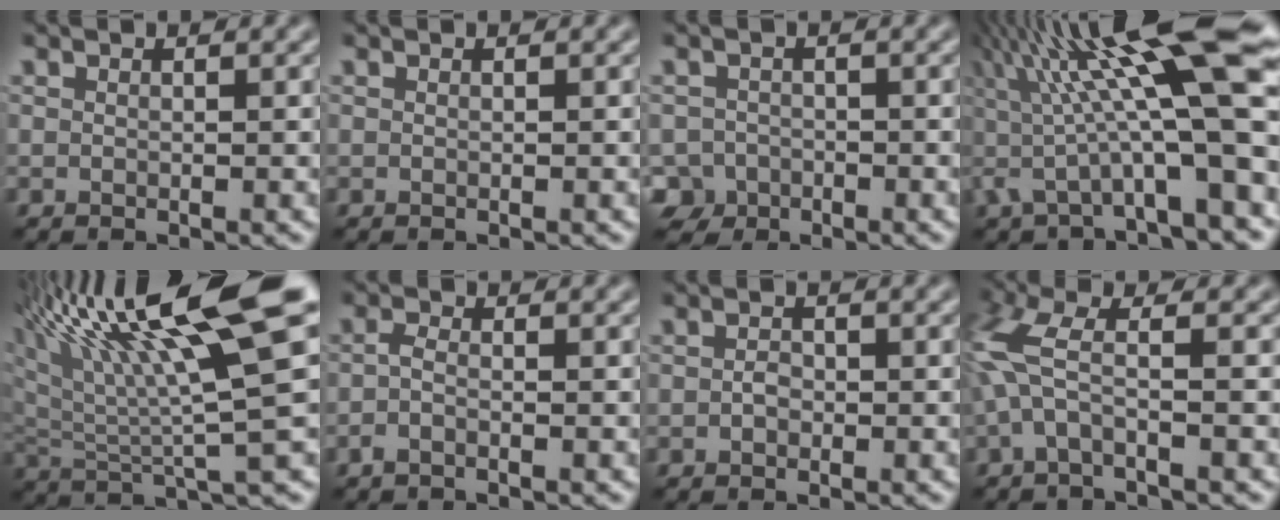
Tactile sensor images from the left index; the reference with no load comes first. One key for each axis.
{"total": 0.0}
{"total": 3.6, "fx": -2.3, "fy": 2.7, "fz": 0.4, "tx": 0.005, "ty": -0.001, "tz": -0.043}
{"total": 14.5, "fx": 3.4, "fy": 3.2, "fz": 13.7, "tx": -0.217, "ty": 0.012, "tz": 0.062}
{"total": 13.1, "fx": 6.1, "fy": 2.4, "fz": 11.3, "tx": -0.188, "ty": 0.014, "tz": 0.105}
{"total": 1.2, "fx": -0.8, "fy": 0.4, "fz": 0.9, "tx": -0.020, "ty": 0.000, "tz": -0.019}
{"total": 1.0, "fx": -0.3, "fy": 0.7, "fz": 0.6, "tx": -0.013, "ty": -0.001, "tz": -0.008}
{"total": 4.1, "fx": -0.7, "fy": 1.0, "fz": 3.9, "tx": -0.102, "ty": 0.010, "tz": -0.026}